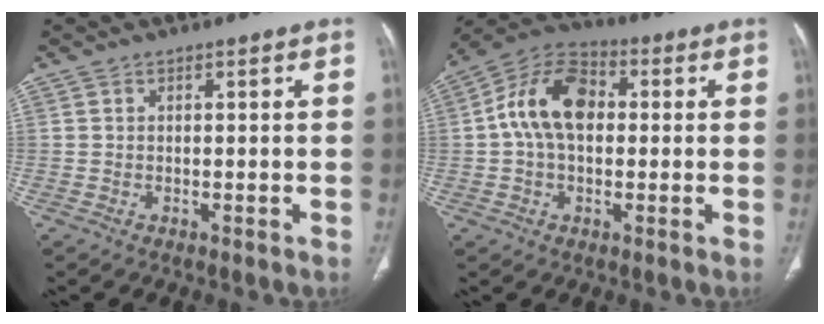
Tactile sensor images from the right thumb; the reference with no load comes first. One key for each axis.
{"total": 13.1, "fx": 1.2, "fy": 8.5, "fz": 9.8, "tx": -0.171, "ty": 0.029, "tz": 0.010}